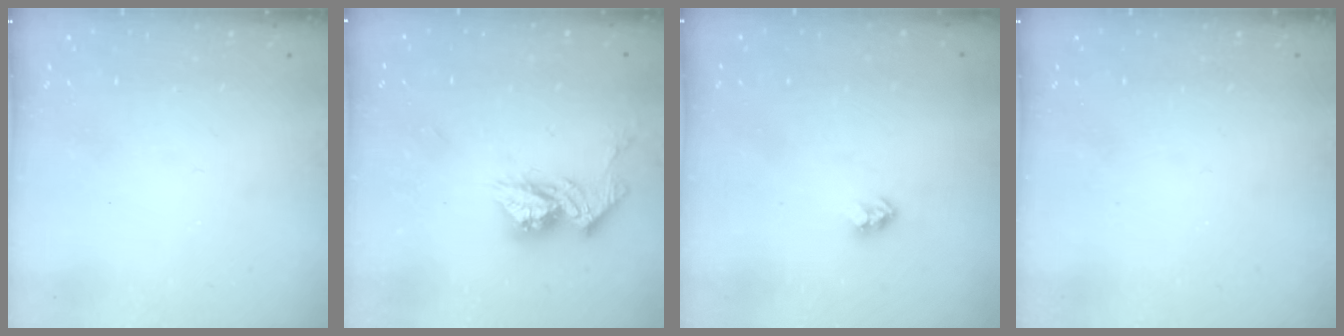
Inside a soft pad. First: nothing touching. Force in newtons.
{"total": 11.5, "press": 11.4, "slide": 1.0}
{"total": 2.3, "press": 2.3, "slide": 0.1}
{"total": 0.0}